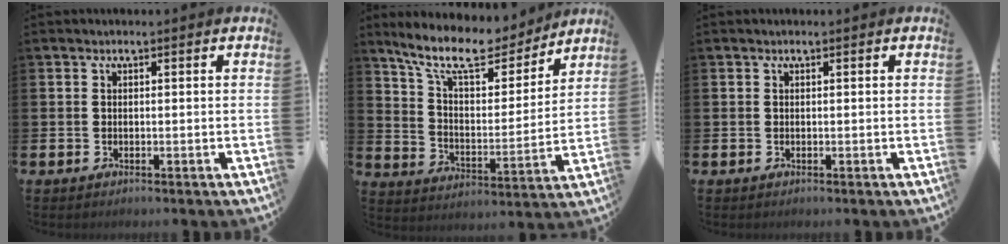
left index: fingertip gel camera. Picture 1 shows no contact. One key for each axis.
{"total": 11.8, "fx": 10.0, "fy": 3.5, "fz": 5.1, "tx": -0.125, "ty": -0.061, "tz": 0.175}
{"total": 0.0}